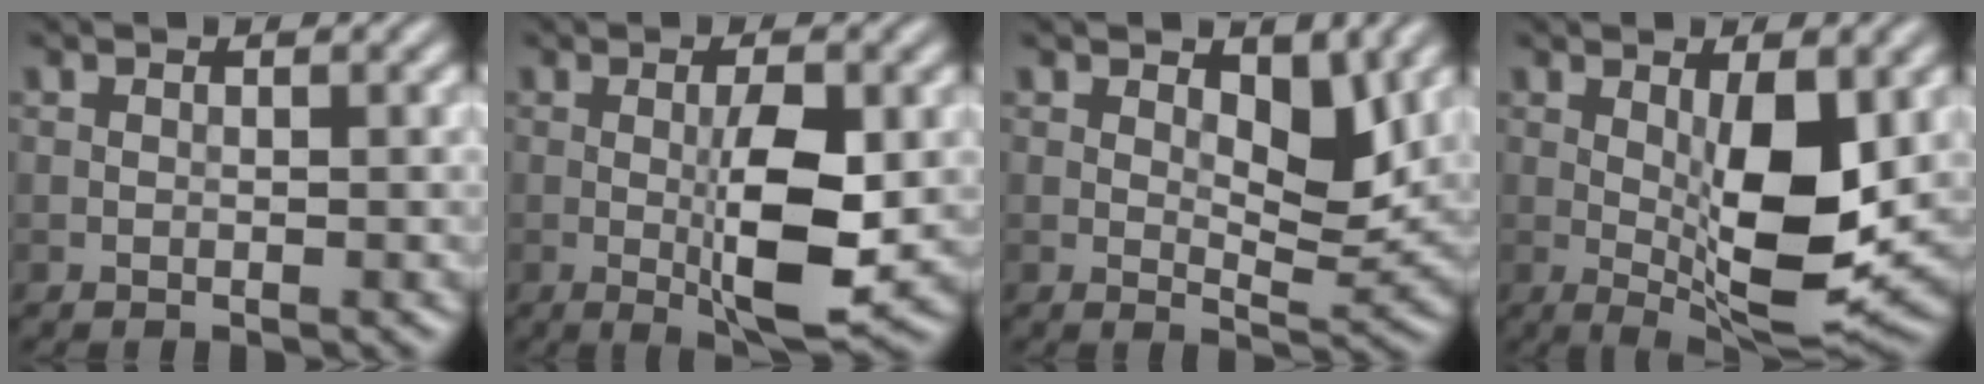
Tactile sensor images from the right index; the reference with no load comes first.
{"total": 6.2, "force": [-0.5, 1.5, 6.0], "torque": [-0.105, -0.006, -0.006]}
{"total": 3.7, "force": [1.6, 1.7, 2.9], "torque": [-0.043, -0.009, 0.024]}
{"total": 7.9, "force": [0.4, 2.5, 7.4], "torque": [-0.121, -0.014, 0.013]}